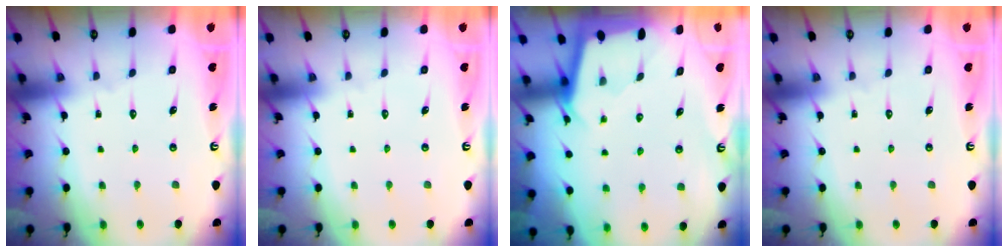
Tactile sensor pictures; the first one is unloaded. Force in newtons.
{"total": 0.0}
{"total": 2.0, "press": 2.0, "slide": 0.2}
{"total": 0.0}